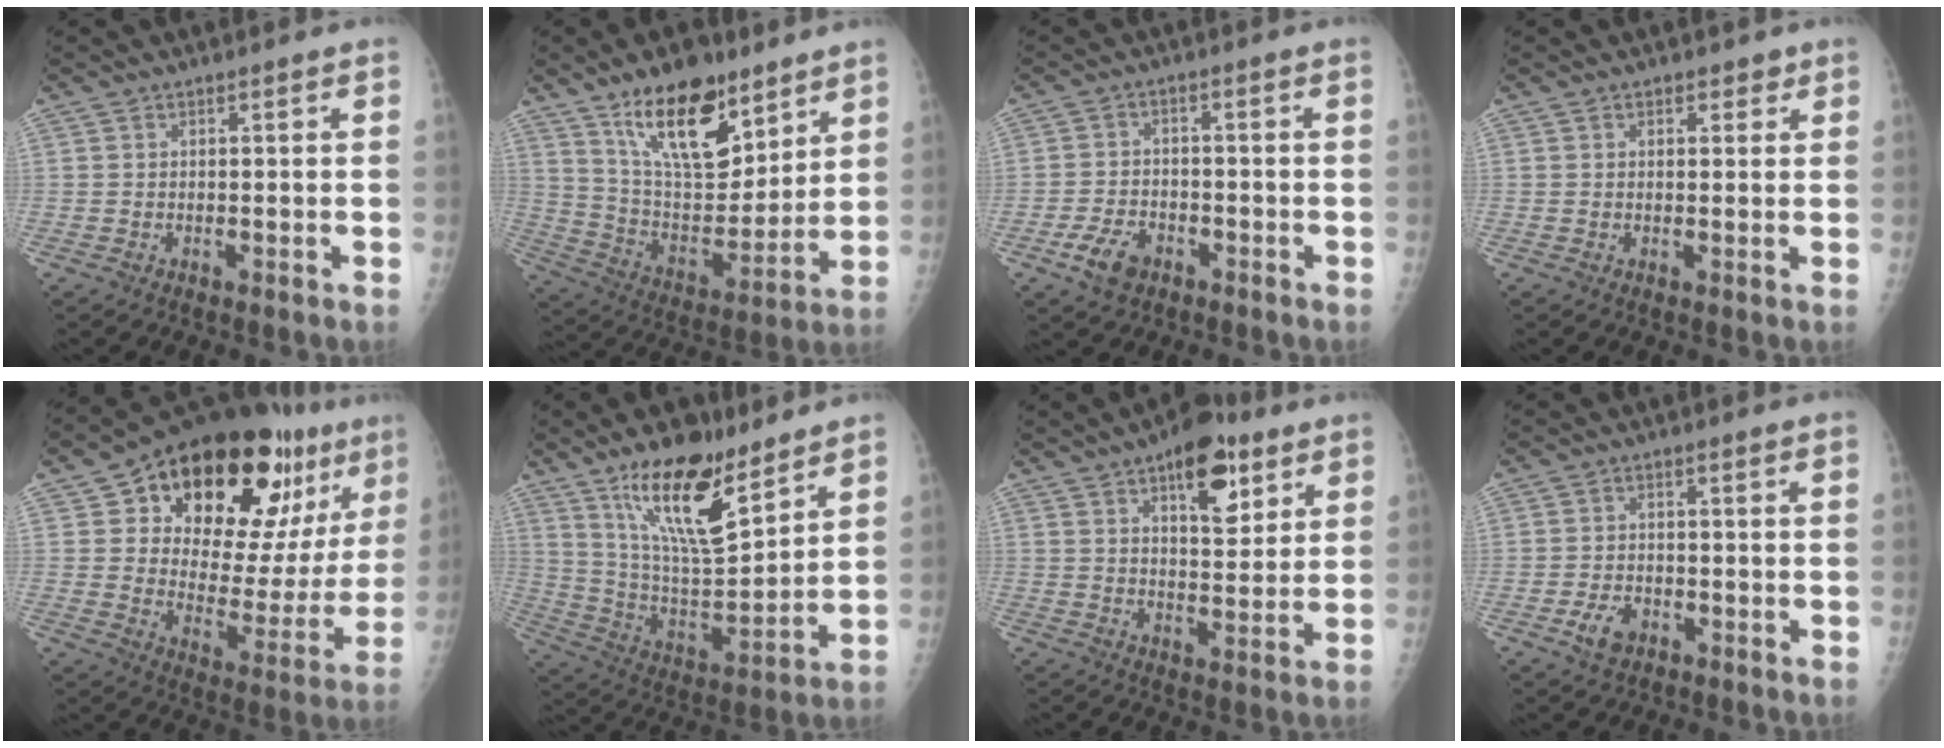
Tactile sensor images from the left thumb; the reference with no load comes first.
{"total": 19.4, "force": [12.2, 8.9, 12.2], "torque": [-0.153, -0.075, 0.220]}
{"total": 5.8, "force": [-3.2, 3.8, 3.1], "torque": [-0.052, 0.015, -0.056]}
{"total": 1.9, "force": [1.1, 1.3, 0.8], "torque": [0.007, -0.004, 0.012]}
{"total": 28.7, "force": [16.0, 13.5, 19.6], "torque": [-0.242, -0.044, 0.239]}
{"total": 18.7, "force": [12.1, 6.7, 12.6], "torque": [-0.182, -0.073, 0.223]}
{"total": 12.3, "force": [6.5, 5.7, 8.7], "torque": [-0.092, -0.028, 0.094]}
{"total": 4.1, "force": [-2.1, 2.7, 2.3], "torque": [-0.037, 0.009, -0.034]}